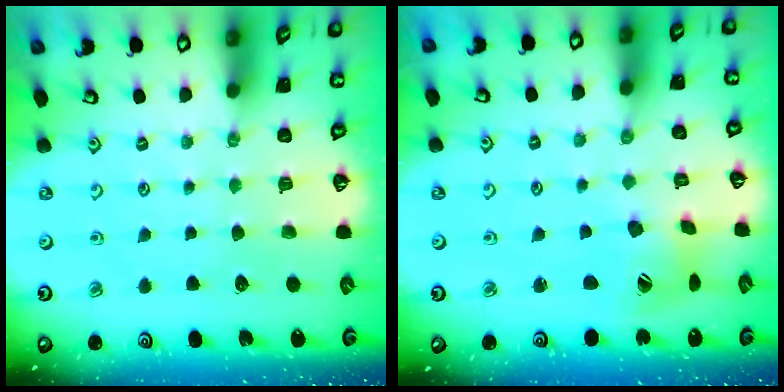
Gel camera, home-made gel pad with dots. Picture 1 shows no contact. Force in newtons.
{"total": 10.5, "press": 10.5, "slide": 0.9}